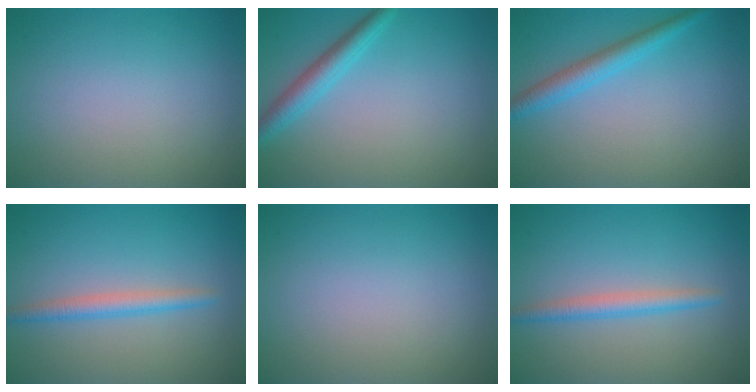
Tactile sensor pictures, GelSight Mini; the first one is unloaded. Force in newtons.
{"total": 2.7, "press": 2.7, "slide": 0.0}
{"total": 2.7, "press": 2.7, "slide": 0.2}
{"total": 2.1, "press": 2.1, "slide": 0.1}
{"total": 0.0}
{"total": 2.1, "press": 2.1, "slide": 0.1}